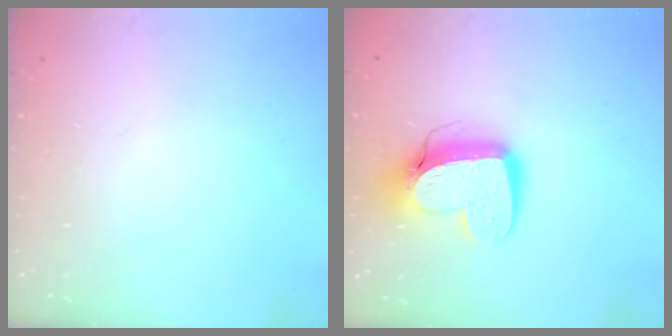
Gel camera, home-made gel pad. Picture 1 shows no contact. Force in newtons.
{"total": 12.4, "press": 12.3, "slide": 1.2}